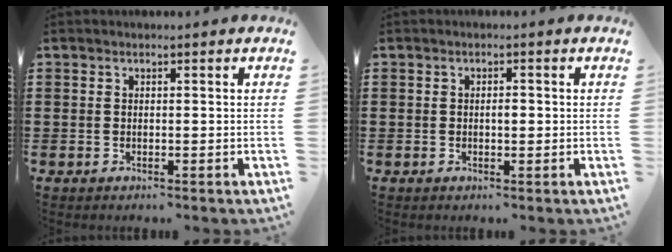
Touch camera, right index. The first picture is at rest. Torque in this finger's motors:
{"motor_torque": [0.37, -0.35, 0.00, 0.04]}